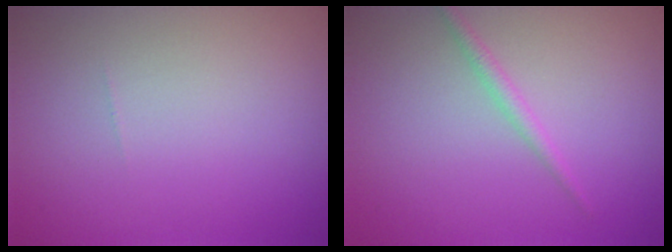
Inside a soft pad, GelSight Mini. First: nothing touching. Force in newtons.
{"total": 1.3, "press": 1.3, "slide": 0.0}